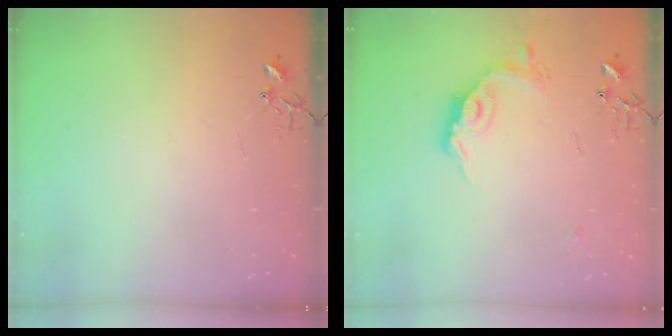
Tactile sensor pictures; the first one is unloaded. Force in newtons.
{"total": 12.9, "press": 12.9, "slide": 0.2}